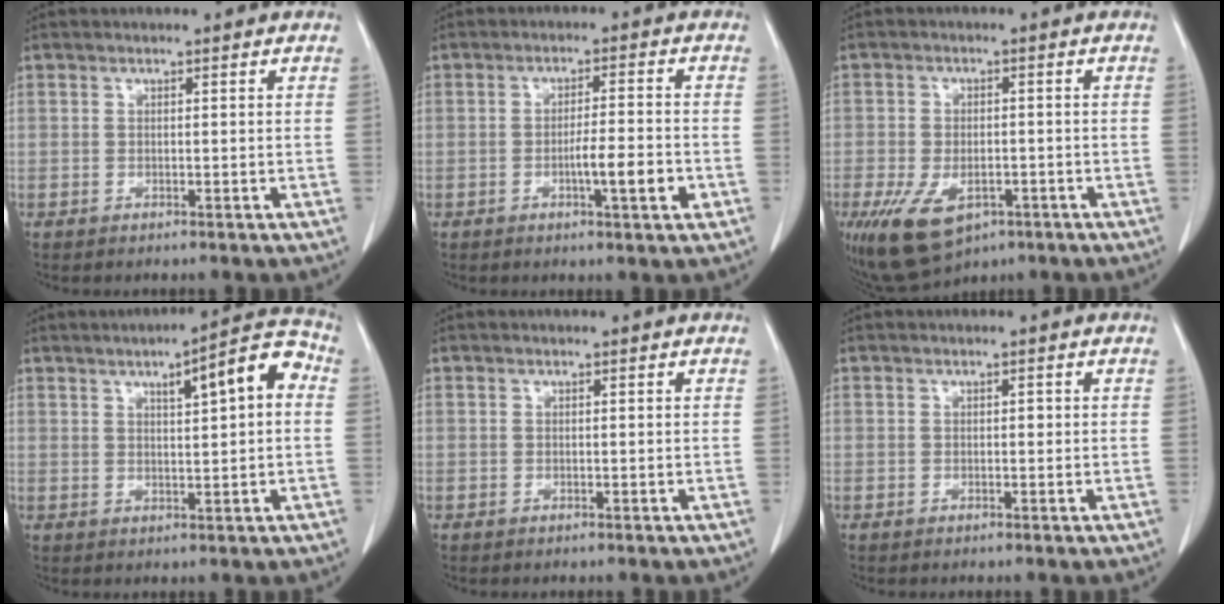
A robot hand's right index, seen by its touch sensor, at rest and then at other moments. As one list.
[{"total": 6.4, "force": [-2.1, 0.9, 6.0], "torque": [-0.096, 0.000, -0.029]}, {"total": 12.9, "force": [-6.5, 7.3, 8.3], "torque": [-0.180, -0.008, -0.094]}, {"total": 9.7, "force": [2.7, 2.2, 9.1], "torque": [-0.128, 0.028, 0.038]}, {"total": 0.0}, {"total": 1.0, "force": [-0.1, 0.6, 0.7], "torque": [-0.017, 0.008, 0.000]}]